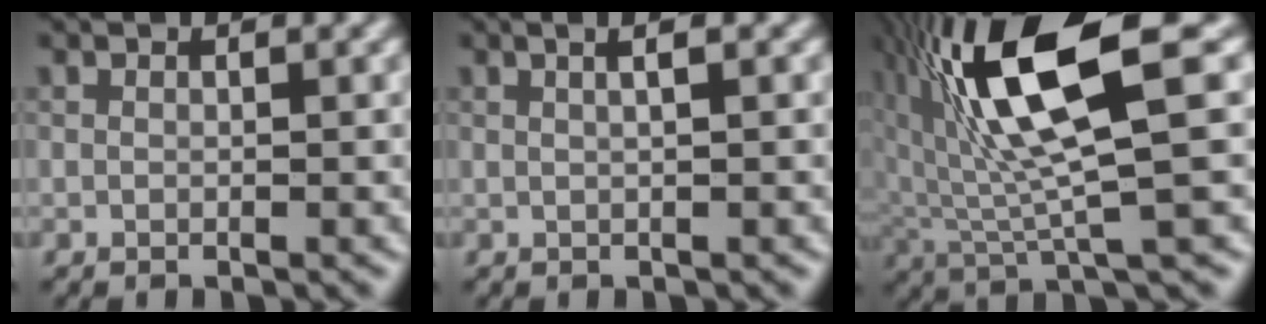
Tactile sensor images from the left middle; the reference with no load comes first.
{"total": 1.8, "force": [0.6, 0.7, 1.6], "torque": [-0.011, 0.017, -0.004]}
{"total": 10.6, "force": [2.6, 2.2, 10.0], "torque": [-0.203, 0.015, 0.068]}